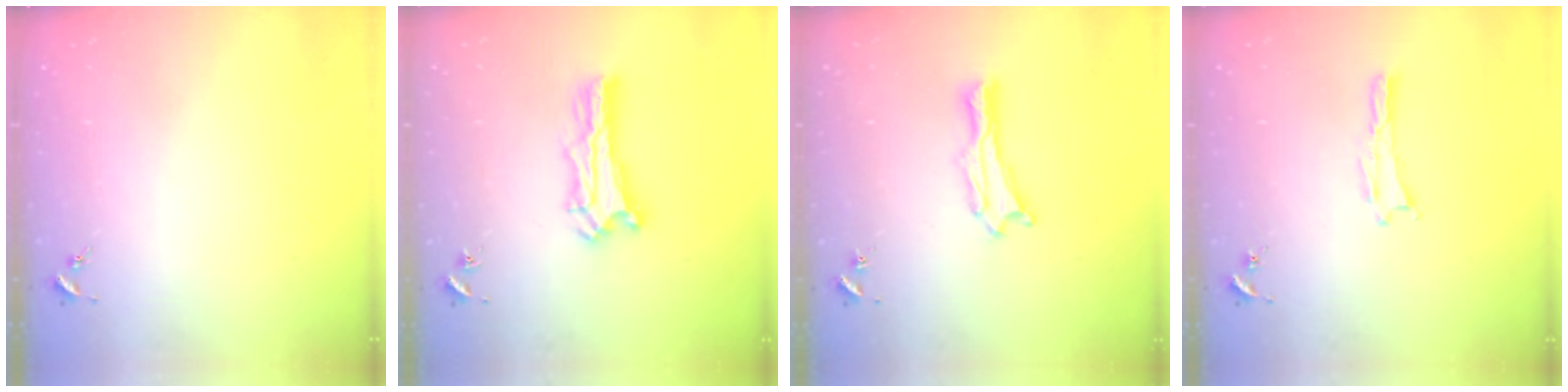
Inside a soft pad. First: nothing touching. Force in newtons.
{"total": 1.5, "press": 1.5, "slide": 0.2}
{"total": 0.8, "press": 0.7, "slide": 0.2}
{"total": 0.0}